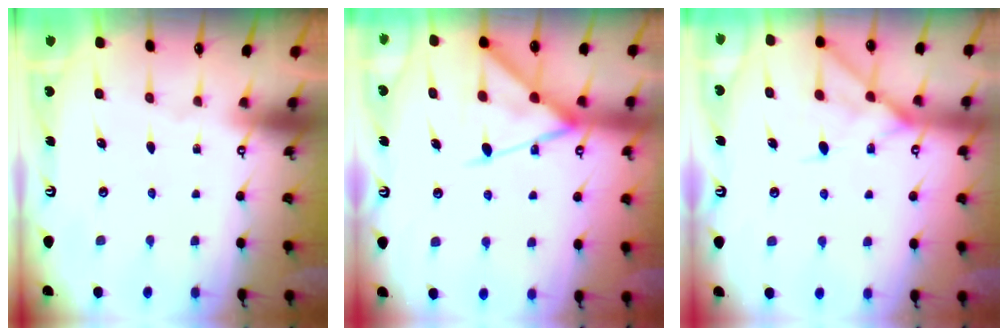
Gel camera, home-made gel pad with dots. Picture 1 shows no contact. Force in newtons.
{"total": 14.8, "press": 14.7, "slide": 1.2}
{"total": 13.2, "press": 13.2, "slide": 1.2}